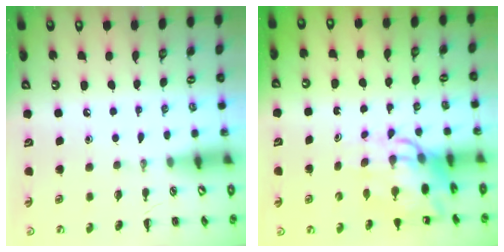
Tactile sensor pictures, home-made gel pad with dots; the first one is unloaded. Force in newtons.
{"total": 11.1, "press": 10.6, "slide": 3.0}